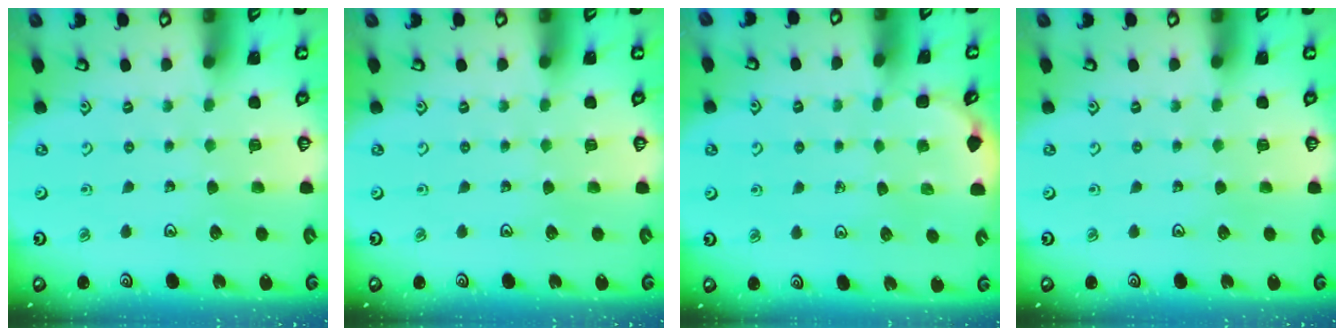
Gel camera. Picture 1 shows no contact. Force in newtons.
{"total": 0.0}
{"total": 2.4, "press": 2.0, "slide": 1.3}
{"total": 0.0}